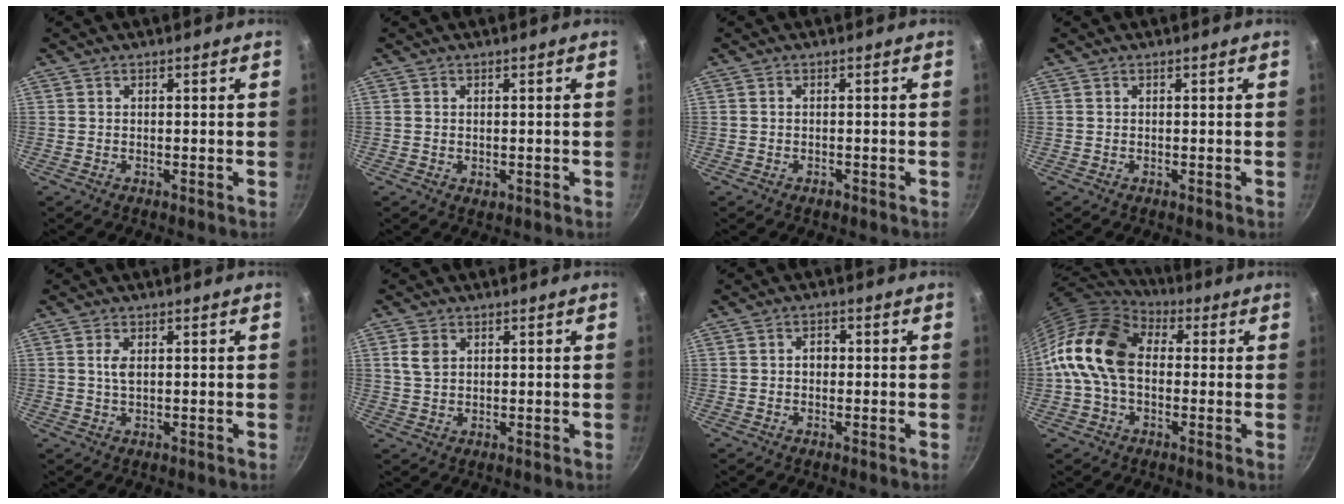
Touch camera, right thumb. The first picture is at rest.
{"total": 1.1, "force": [-0.1, 0.8, 0.7], "torque": [-0.009, -0.002, -0.001]}
{"total": 1.0, "force": [-0.6, 0.6, 0.5], "torque": [-0.009, 0.005, -0.009]}
{"total": 0.0}
{"total": 2.2, "force": [0.5, 1.1, 1.9], "torque": [-0.035, -0.003, 0.011]}
{"total": 3.7, "force": [1.3, 2.7, 2.2], "torque": [-0.036, 0.000, 0.026]}
{"total": 2.2, "force": [-0.1, 1.8, 1.3], "torque": [-0.010, 0.007, -0.005]}
{"total": 15.9, "force": [0.7, 11.0, 11.5], "torque": [-0.192, 0.032, -0.008]}